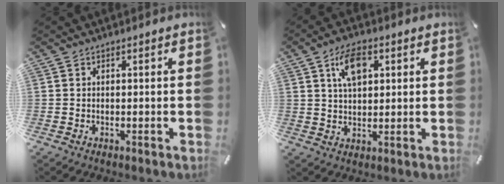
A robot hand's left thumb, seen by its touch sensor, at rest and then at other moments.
{"total": 7.8, "force": [3.2, 4.5, 5.5], "torque": [-0.085, -0.001, 0.053]}